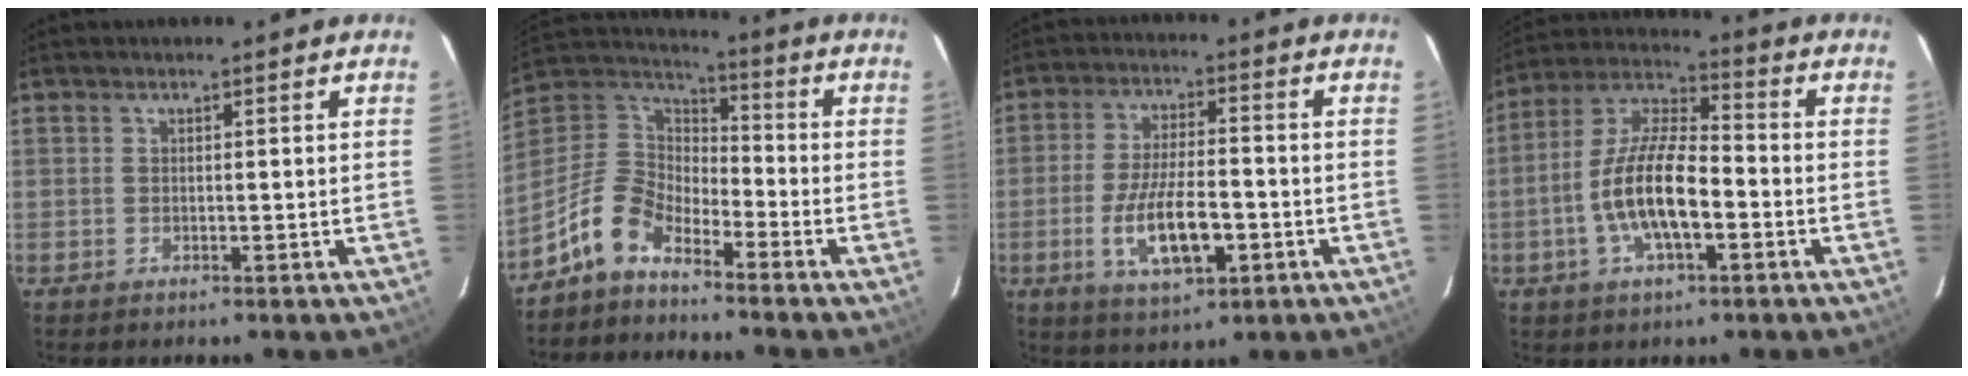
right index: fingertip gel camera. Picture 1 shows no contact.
{"total": 10.3, "force": [-7.2, 5.1, 5.3], "torque": [-0.121, 0.026, -0.155]}
{"total": 11.6, "force": [-3.7, 4.0, 10.2], "torque": [-0.202, -0.012, -0.061]}
{"total": 13.3, "force": [-3.7, 4.7, 11.9], "torque": [-0.242, 0.004, -0.073]}